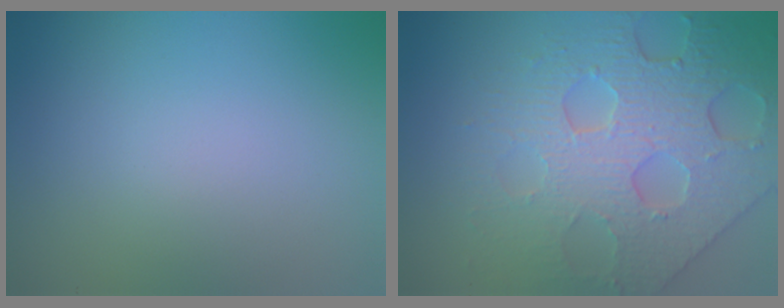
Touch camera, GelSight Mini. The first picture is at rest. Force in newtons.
{"total": 7.3, "press": 5.7, "slide": 4.6}